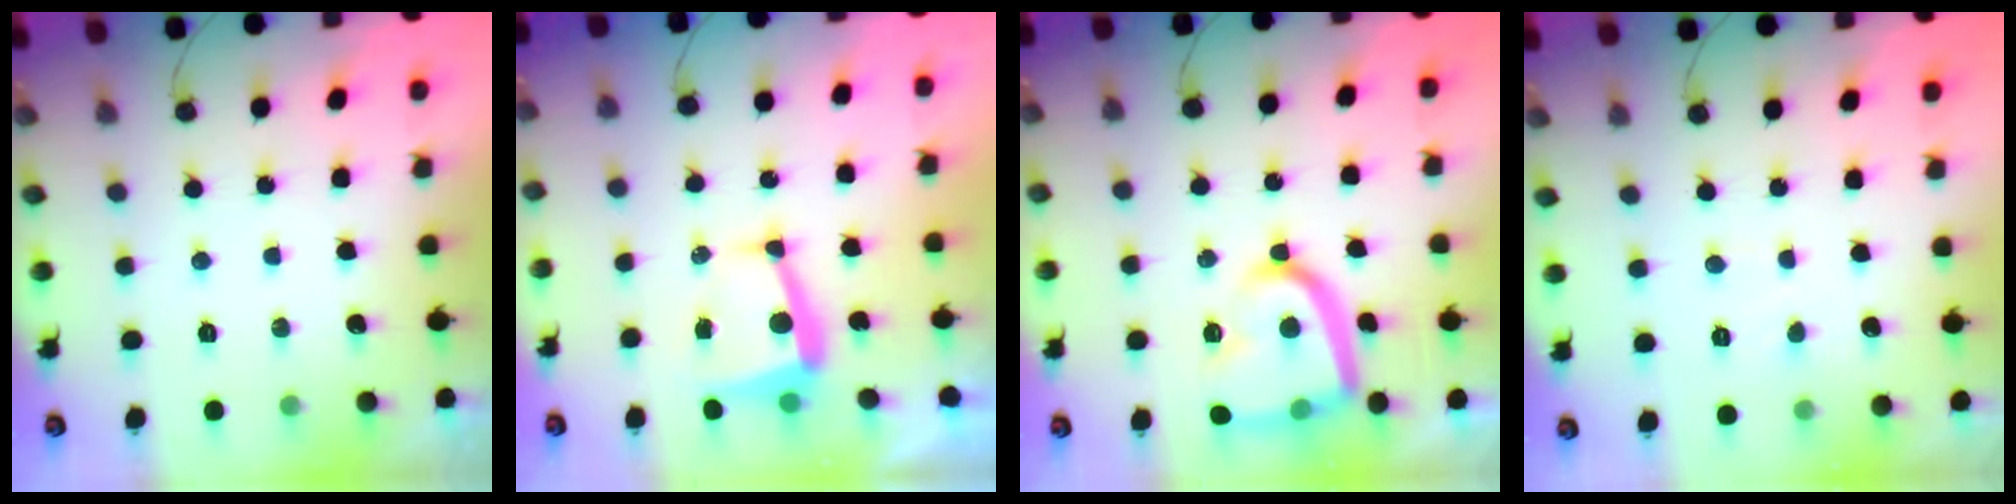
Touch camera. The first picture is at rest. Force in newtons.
{"total": 6.1, "press": 6.1, "slide": 0.2}
{"total": 17.2, "press": 17.1, "slide": 1.5}
{"total": 2.2, "press": 2.2, "slide": 0.2}